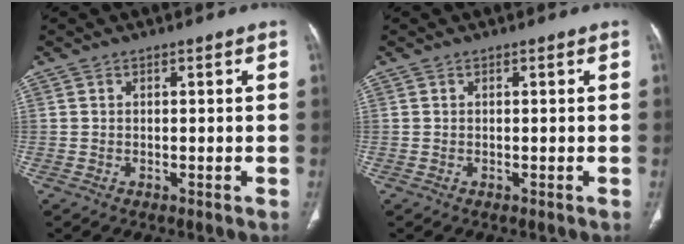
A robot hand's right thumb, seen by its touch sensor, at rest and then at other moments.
{"total": 0.0}